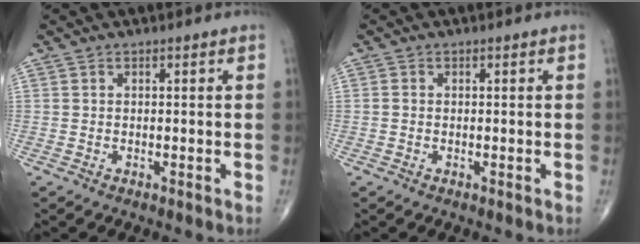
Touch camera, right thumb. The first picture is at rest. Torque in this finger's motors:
{"motor_torque": [-0.03, -0.02, -0.22, 0.02, 0.05]}